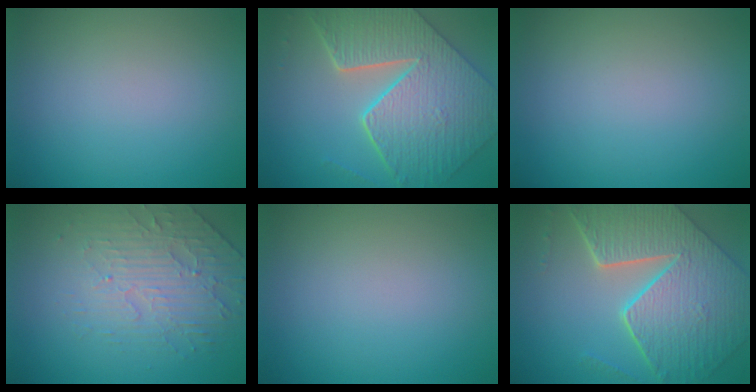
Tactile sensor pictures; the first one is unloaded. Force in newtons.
{"total": 9.2, "press": 6.8, "slide": 6.2}
{"total": 0.0}
{"total": 4.5, "press": 3.3, "slide": 3.1}
{"total": 0.0}
{"total": 9.6, "press": 7.0, "slide": 6.4}